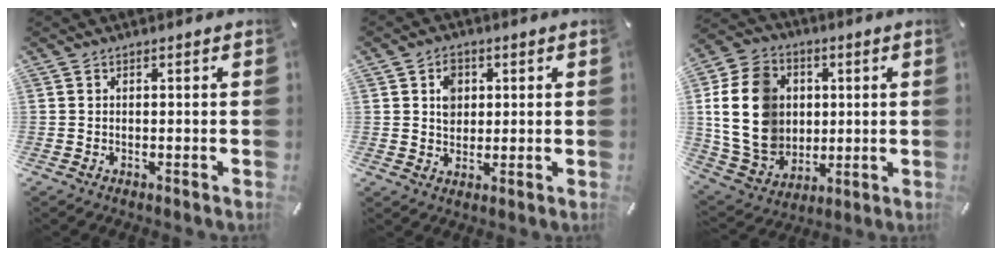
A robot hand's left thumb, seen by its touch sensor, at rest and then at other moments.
{"total": 5.1, "force": [1.3, 4.4, 2.2], "torque": [-0.030, 0.000, 0.018]}
{"total": 18.3, "force": [1.7, 15.3, 9.9], "torque": [-0.212, 0.001, 0.035]}